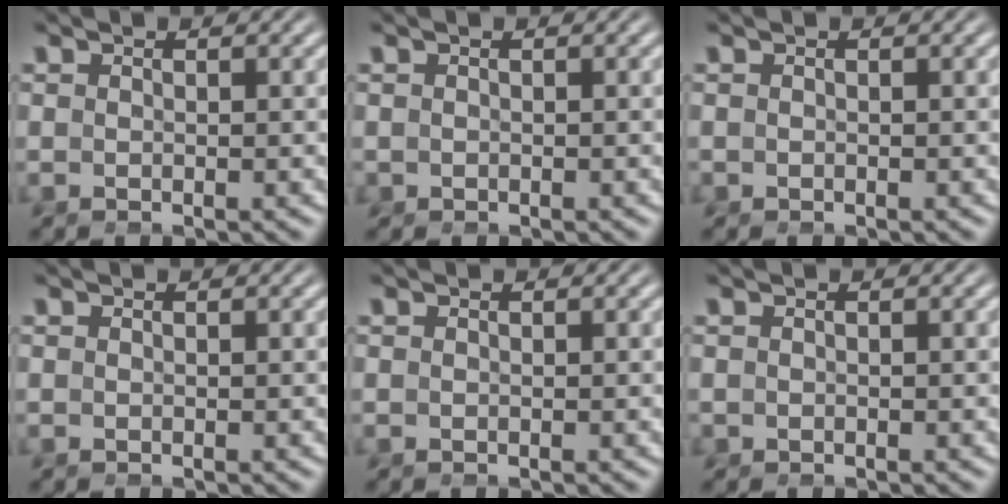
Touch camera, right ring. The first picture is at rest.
{"total": 1.2, "force": [-0.4, 1.1, 0.1], "torque": [-0.009, -0.012, -0.005]}
{"total": 0.8, "force": [-0.4, 0.7, 0.0], "torque": [-0.005, -0.009, -0.006]}
{"total": 0.0}
{"total": 0.0}
{"total": 0.8, "force": [-0.3, 0.8, 0.0], "torque": [-0.004, -0.009, -0.004]}